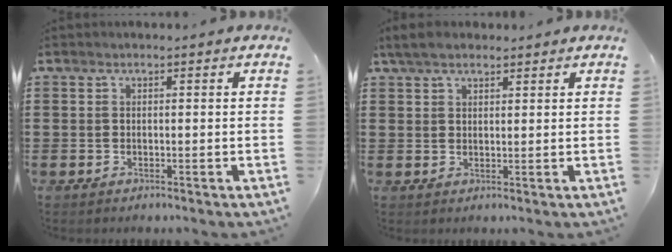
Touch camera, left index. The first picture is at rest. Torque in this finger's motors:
{"motor_torque": [1.79, -0.35, 0.16, 0.06]}